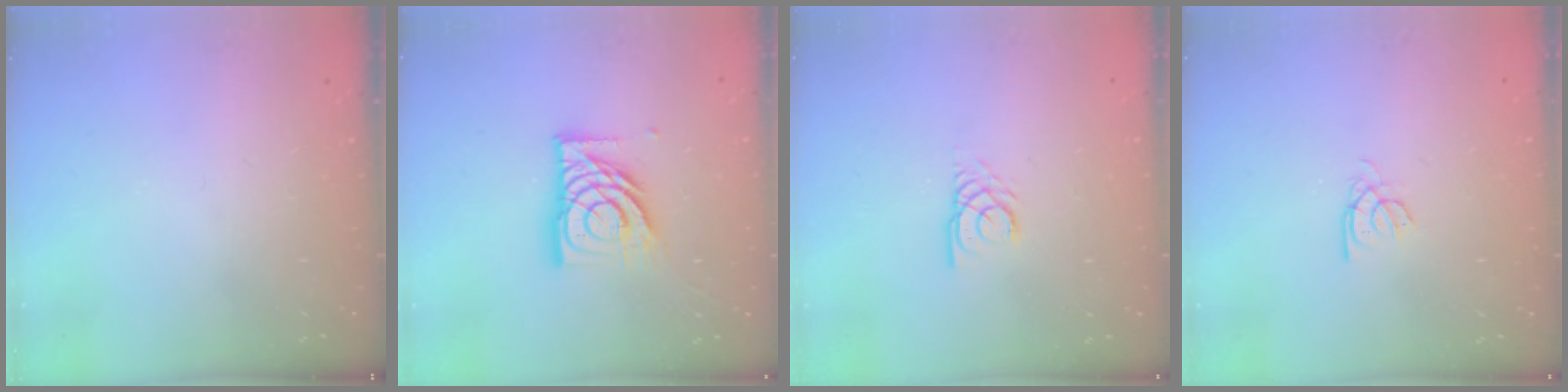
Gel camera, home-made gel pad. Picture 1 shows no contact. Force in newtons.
{"total": 15.1, "press": 14.9, "slide": 1.9}
{"total": 2.7, "press": 2.7, "slide": 0.2}
{"total": 2.0, "press": 1.9, "slide": 0.4}